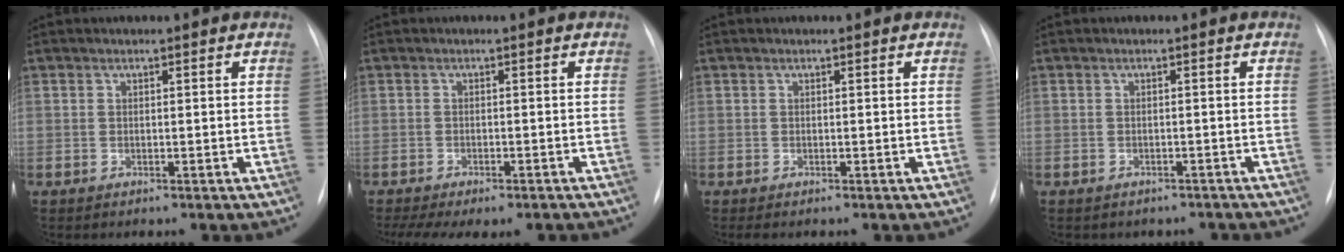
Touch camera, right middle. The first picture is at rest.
{"total": 11.1, "force": [-8.9, 3.5, 5.8], "torque": [-0.101, -0.001, -0.115]}
{"total": 0.0}
{"total": 4.2, "force": [-3.7, 2.0, 0.4], "torque": [-0.005, 0.012, -0.037]}